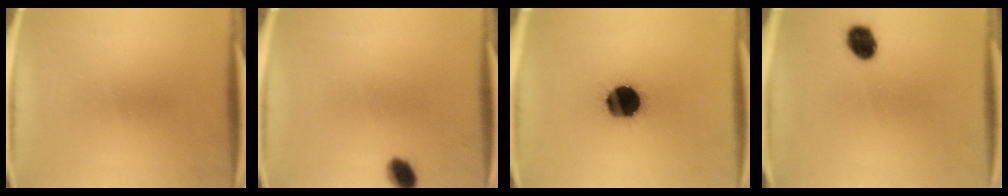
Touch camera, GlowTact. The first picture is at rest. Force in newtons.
{"total": 4.2}
{"total": 16.5}
{"total": 6.2}